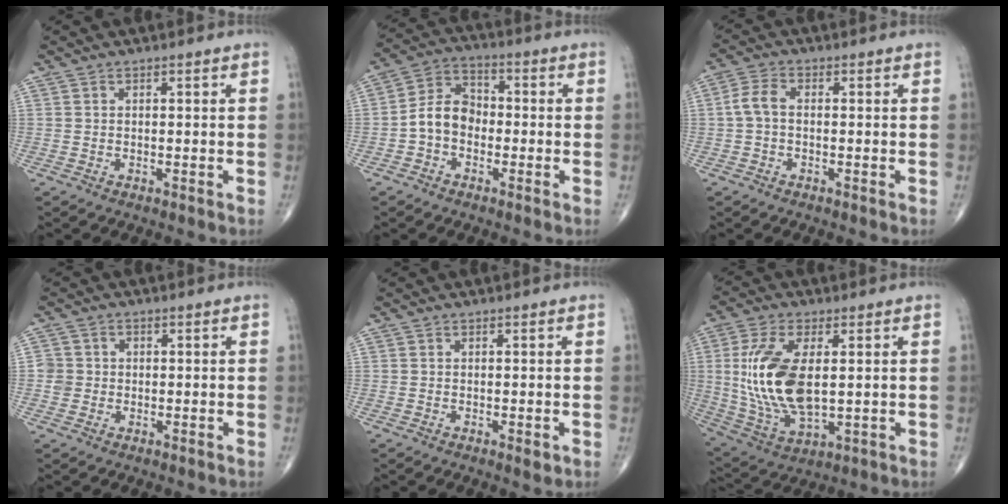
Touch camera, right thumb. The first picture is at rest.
{"total": 7.7, "force": [-1.8, 5.8, 4.7], "torque": [-0.069, 0.034, -0.049]}
{"total": 4.0, "force": [-0.3, 2.4, 3.1], "torque": [-0.066, 0.013, -0.012]}
{"total": 3.0, "force": [-0.3, 3.0, 0.5], "torque": [0.011, 0.008, -0.007]}
{"total": 1.1, "force": [-0.2, 0.4, 1.0], "torque": [-0.012, -0.004, -0.002]}
{"total": 16.4, "force": [1.5, 8.0, 14.2], "torque": [-0.297, -0.014, 0.040]}